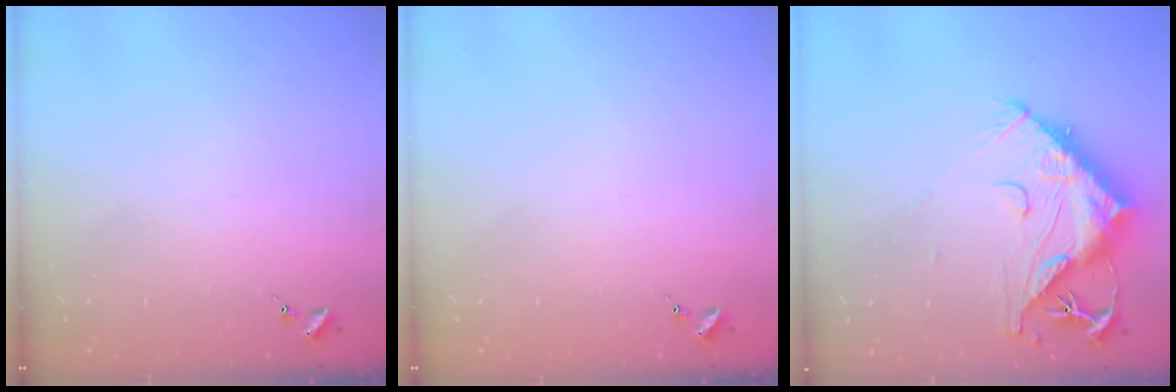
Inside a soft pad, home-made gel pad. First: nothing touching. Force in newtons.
{"total": 0.0}
{"total": 15.7, "press": 15.6, "slide": 1.4}